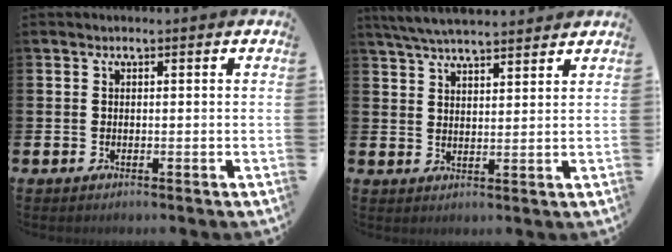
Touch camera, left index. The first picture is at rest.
{"total": 5.5, "force": [5.3, 0.6, 1.4], "torque": [-0.049, -0.016, 0.099]}